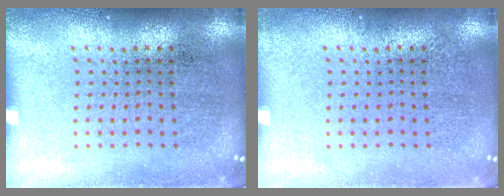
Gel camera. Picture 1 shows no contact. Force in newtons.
{"total": 0.0}